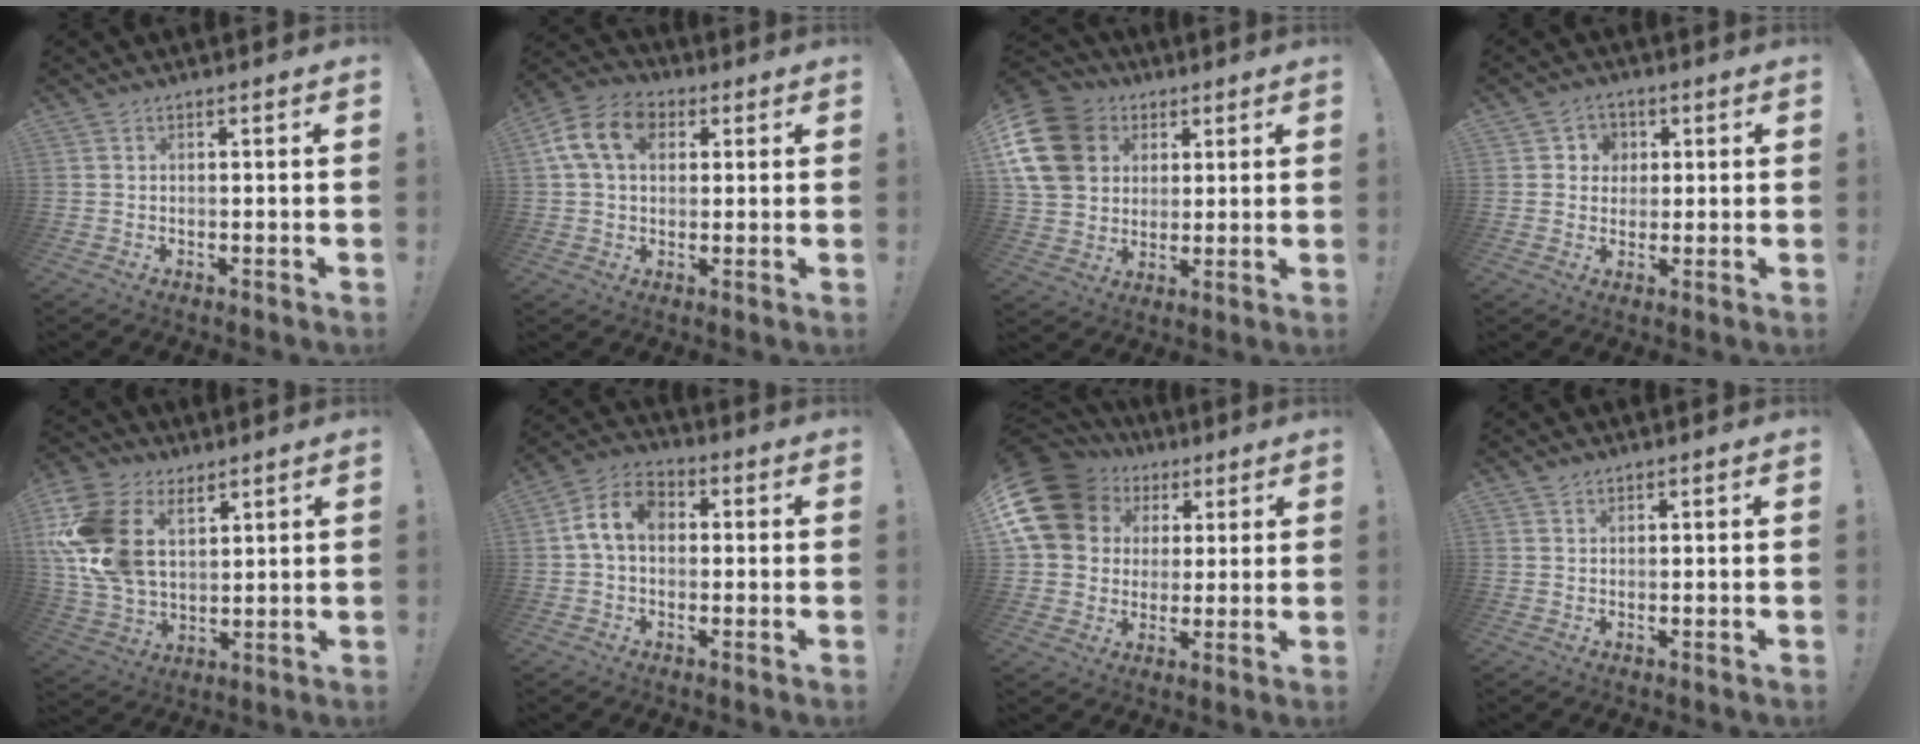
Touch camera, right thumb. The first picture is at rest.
{"total": 13.2, "force": [3.7, 9.4, 8.4], "torque": [-0.151, 0.010, 0.076]}
{"total": 17.4, "force": [5.2, 14.0, 8.9], "torque": [-0.143, -0.014, 0.103]}
{"total": 5.3, "force": [0.5, 5.2, 0.9], "torque": [-0.012, -0.001, 0.010]}
{"total": 20.4, "force": [7.4, 14.0, 12.9], "torque": [-0.279, -0.031, 0.141]}
{"total": 9.3, "force": [1.1, 6.5, 6.6], "torque": [-0.125, 0.013, 0.023]}
{"total": 17.2, "force": [6.9, 13.7, 7.6], "torque": [-0.137, -0.028, 0.146]}
{"total": 1.0, "force": [0.8, 0.5, 0.3], "torque": [-0.002, -0.002, 0.015]}